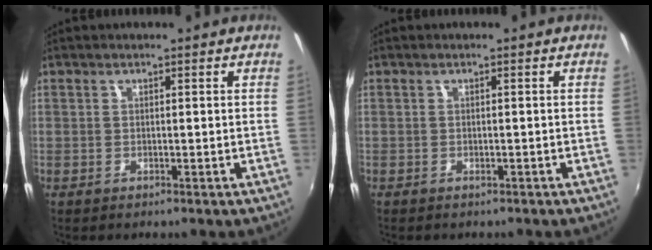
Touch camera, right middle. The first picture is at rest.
{"total": 0.8, "force": [-0.7, 0.5, 0.2], "torque": [-0.006, 0.000, -0.008]}